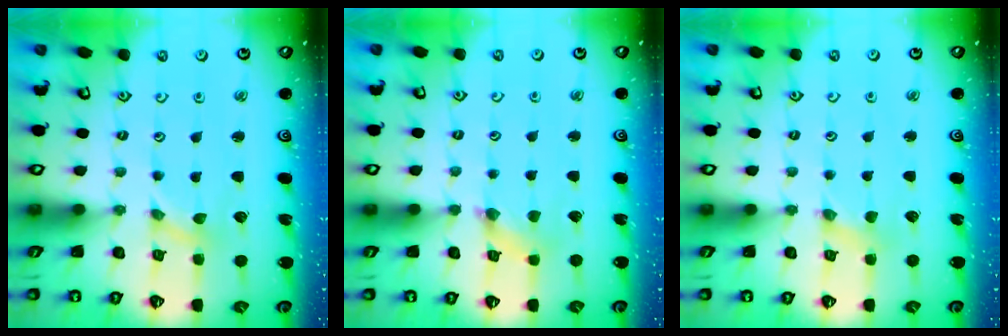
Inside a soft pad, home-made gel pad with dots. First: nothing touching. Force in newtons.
{"total": 1.3, "press": 1.3, "slide": 0.3}
{"total": 1.1, "press": 1.1, "slide": 0.2}